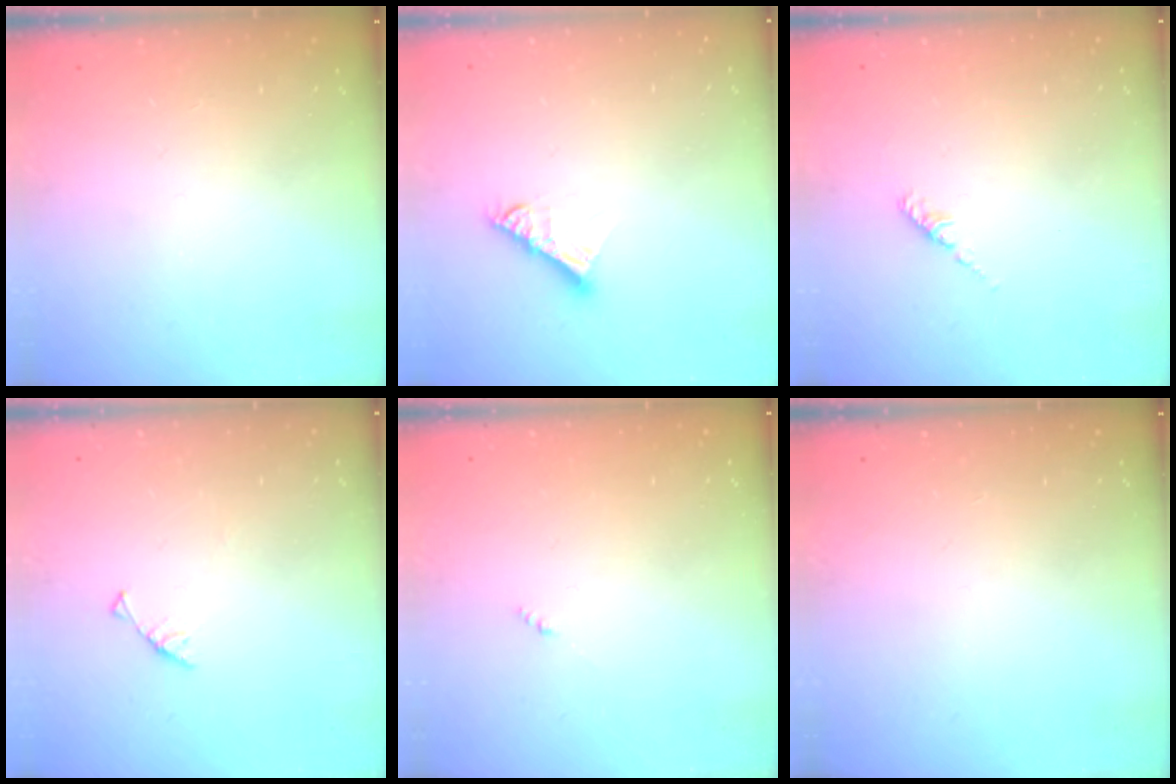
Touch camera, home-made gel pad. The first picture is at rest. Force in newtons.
{"total": 5.7, "press": 5.7, "slide": 0.4}
{"total": 2.2, "press": 2.1, "slide": 0.6}
{"total": 3.0, "press": 3.0, "slide": 0.3}
{"total": 0.0}
{"total": 0.0}